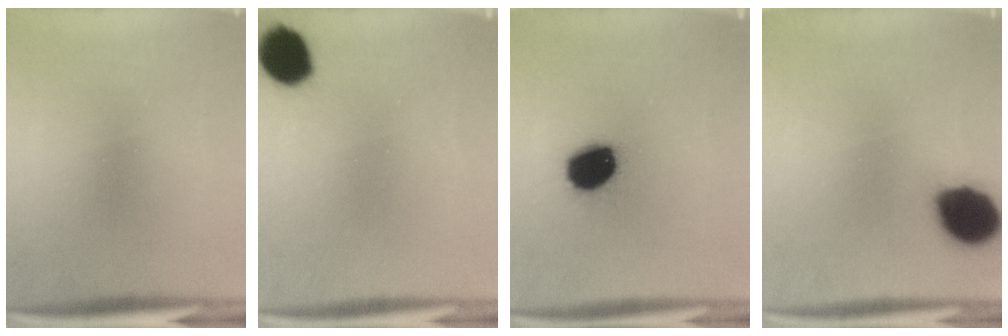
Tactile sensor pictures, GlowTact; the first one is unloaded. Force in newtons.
{"total": 9.7}
{"total": 14.4}
{"total": 13.9}